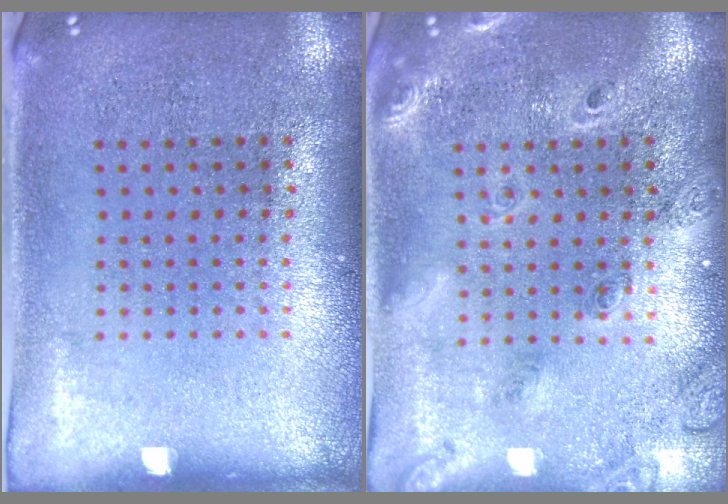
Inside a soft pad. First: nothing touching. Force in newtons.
{"total": 1.8, "press": 1.7, "slide": 0.6}